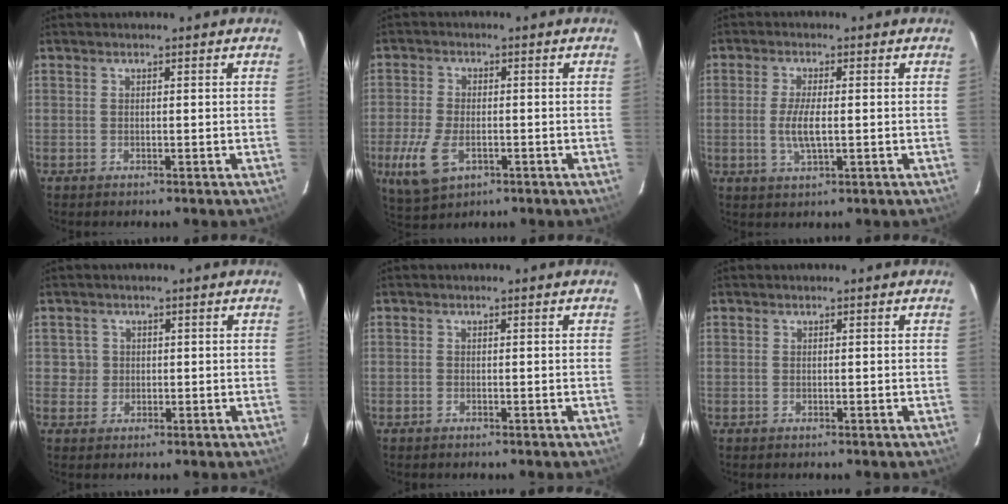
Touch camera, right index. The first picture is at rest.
{"total": 9.3, "force": [-3.4, 5.3, 6.9], "torque": [-0.164, -0.013, -0.059]}
{"total": 5.0, "force": [-0.5, 1.3, 4.8], "torque": [-0.098, -0.005, -0.009]}
{"total": 2.4, "force": [0.3, 2.4, -0.1], "torque": [0.011, 0.013, 0.006]}
{"total": 0.5, "force": [-0.4, 0.3, 0.0], "torque": [0.001, 0.002, -0.010]}
{"total": 0.0}